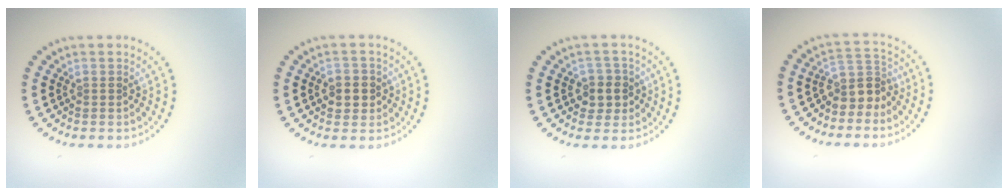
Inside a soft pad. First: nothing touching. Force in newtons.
{"total": 2.3, "press": 2.3, "slide": 0.5}
{"total": 2.3, "press": 2.2, "slide": 0.9}
{"total": 3.0, "press": 2.2, "slide": 2.0}